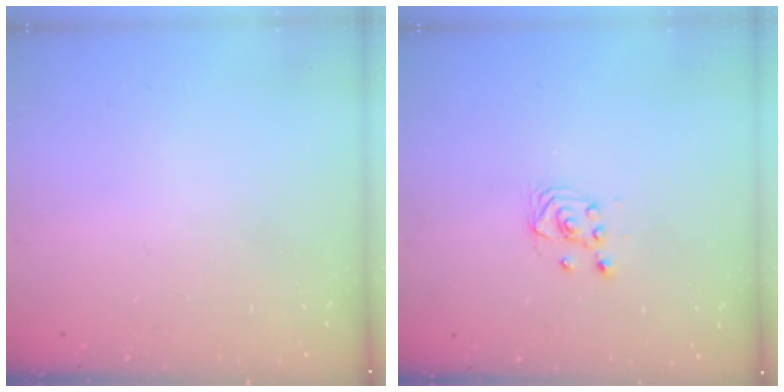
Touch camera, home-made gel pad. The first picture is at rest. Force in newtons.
{"total": 2.5, "press": 2.2, "slide": 1.1}